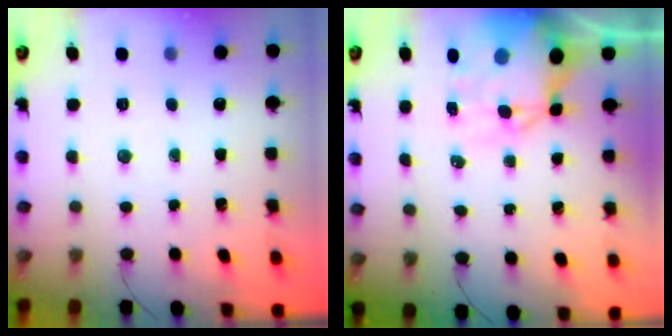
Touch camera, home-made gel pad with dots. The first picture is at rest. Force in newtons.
{"total": 11.3, "press": 11.0, "slide": 2.9}